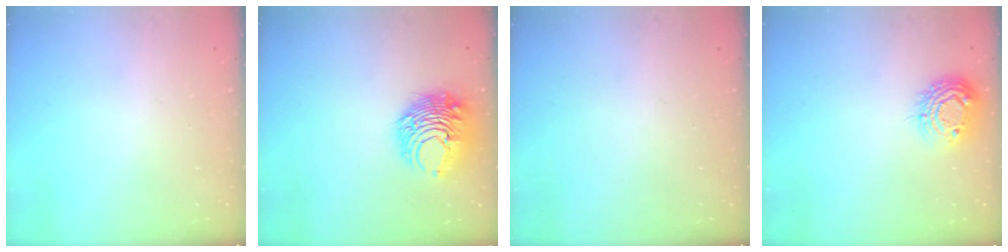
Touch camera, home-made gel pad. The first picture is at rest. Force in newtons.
{"total": 11.2, "press": 11.2, "slide": 0.7}
{"total": 0.0}
{"total": 10.0, "press": 9.9, "slide": 0.8}